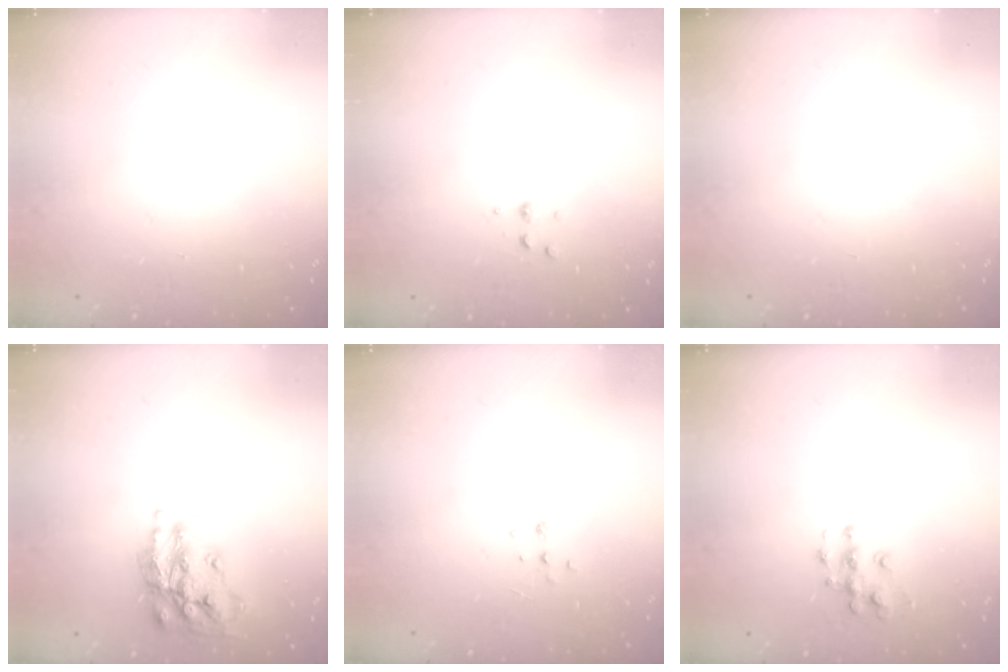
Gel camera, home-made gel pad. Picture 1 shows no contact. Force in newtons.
{"total": 2.6, "press": 2.6, "slide": 0.3}
{"total": 0.0}
{"total": 17.2, "press": 17.2, "slide": 1.4}
{"total": 4.6, "press": 4.5, "slide": 0.8}
{"total": 7.1, "press": 7.1, "slide": 0.3}